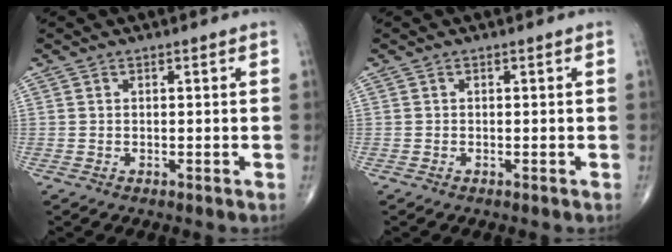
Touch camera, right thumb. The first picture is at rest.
{"total": 0.0}